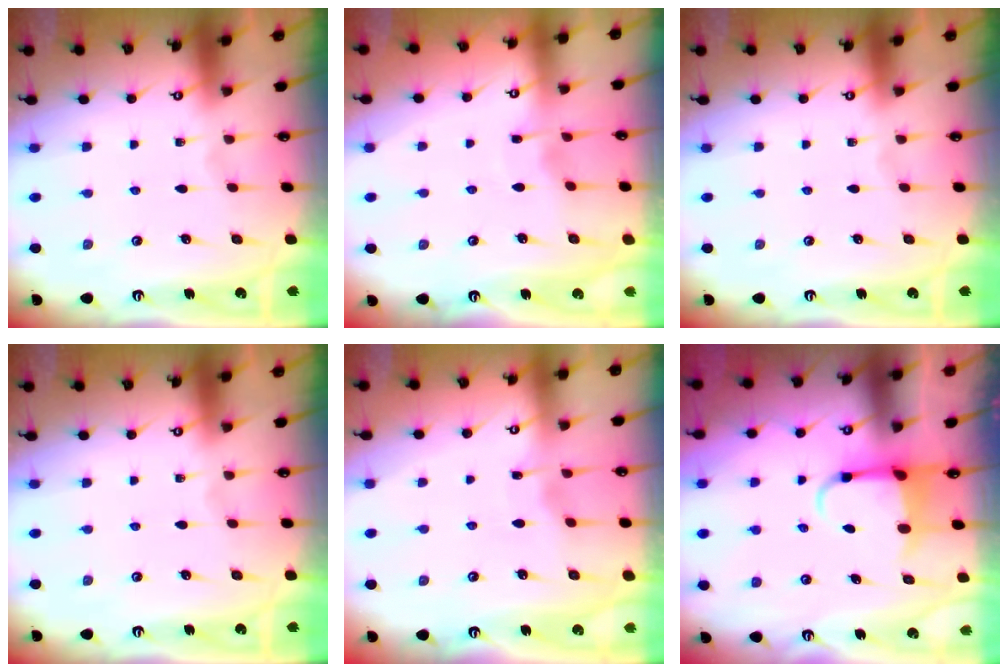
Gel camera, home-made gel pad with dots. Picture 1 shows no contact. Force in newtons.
{"total": 3.0, "press": 2.9, "slide": 0.4}
{"total": 0.0}
{"total": 0.0}
{"total": 2.5, "press": 2.5, "slide": 0.2}
{"total": 4.0, "press": 3.8, "slide": 1.1}